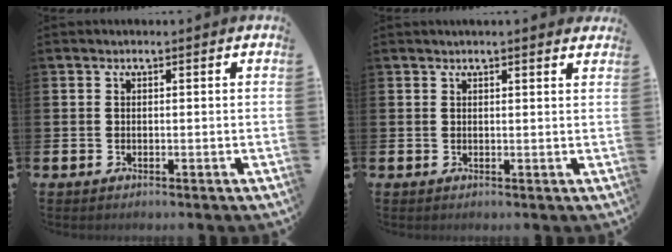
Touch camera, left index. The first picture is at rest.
{"total": 1.2, "force": [1.2, -0.1, 0.3], "torque": [-0.005, -0.001, 0.022]}